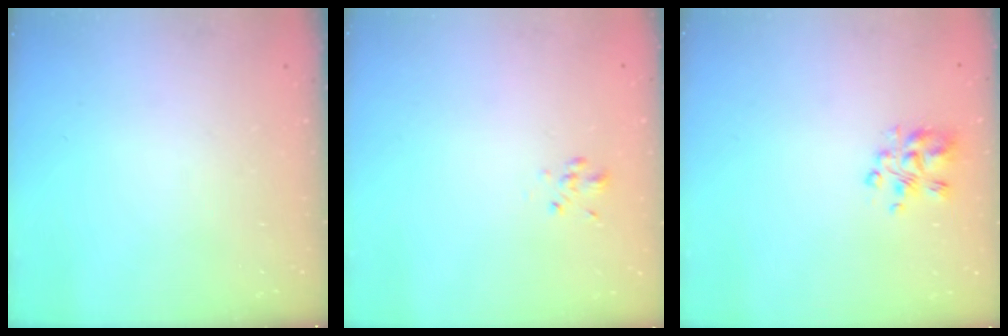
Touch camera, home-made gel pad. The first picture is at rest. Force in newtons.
{"total": 2.8, "press": 2.4, "slide": 1.4}
{"total": 5.5, "press": 5.4, "slide": 0.9}